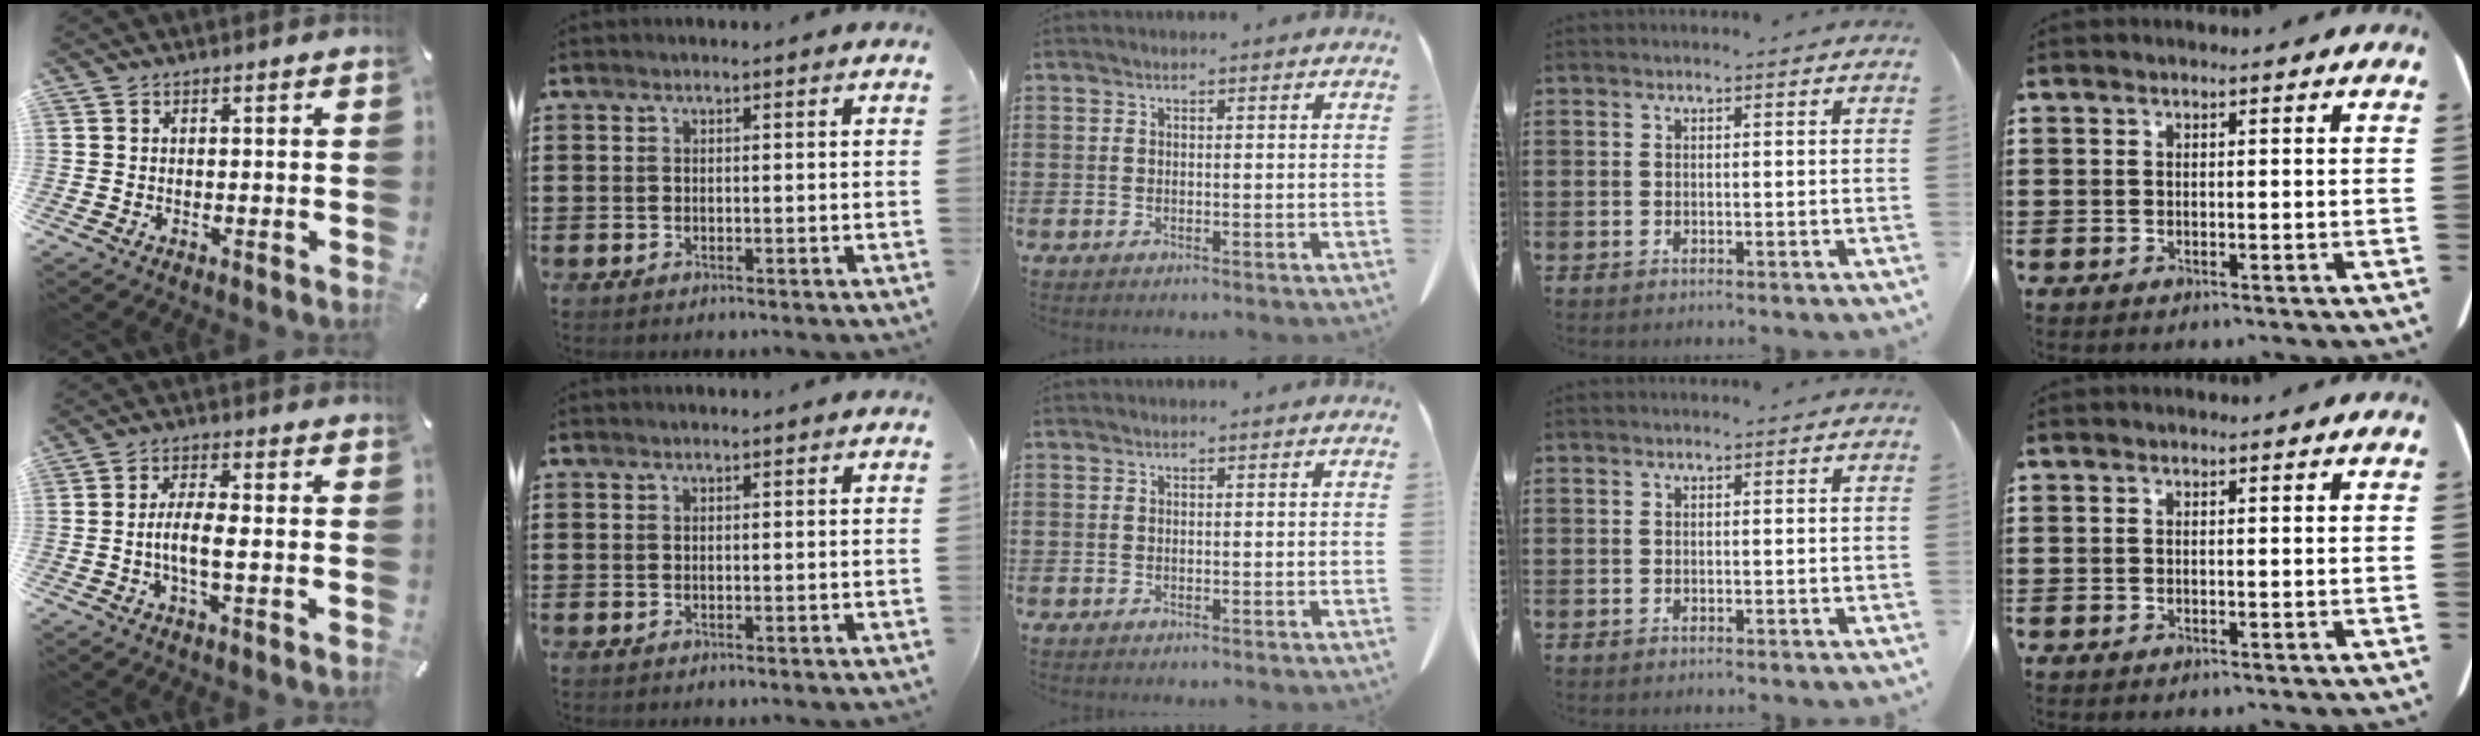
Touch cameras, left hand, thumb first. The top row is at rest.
{"thumb": {"total": 6.4, "force": [-1.2, 1.9, 5.9], "torque": [-0.118, 0.001, -0.025]}}